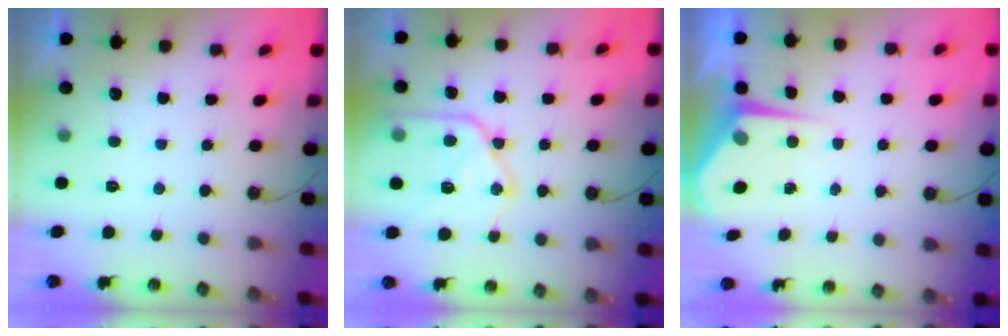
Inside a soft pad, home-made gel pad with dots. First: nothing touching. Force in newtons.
{"total": 17.8, "press": 17.7, "slide": 1.8}
{"total": 4.8, "press": 4.8, "slide": 0.4}